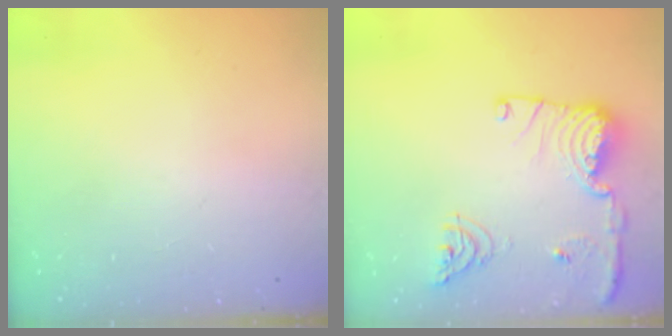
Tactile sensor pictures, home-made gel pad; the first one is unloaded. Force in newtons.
{"total": 15.2, "press": 14.8, "slide": 3.3}